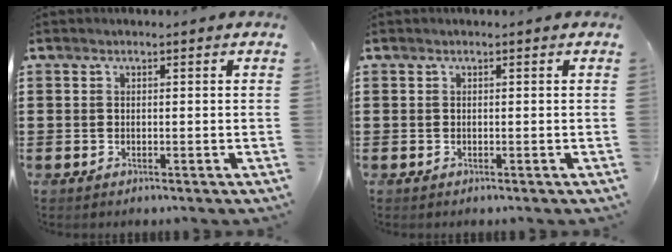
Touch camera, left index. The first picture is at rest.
{"total": 0.0}